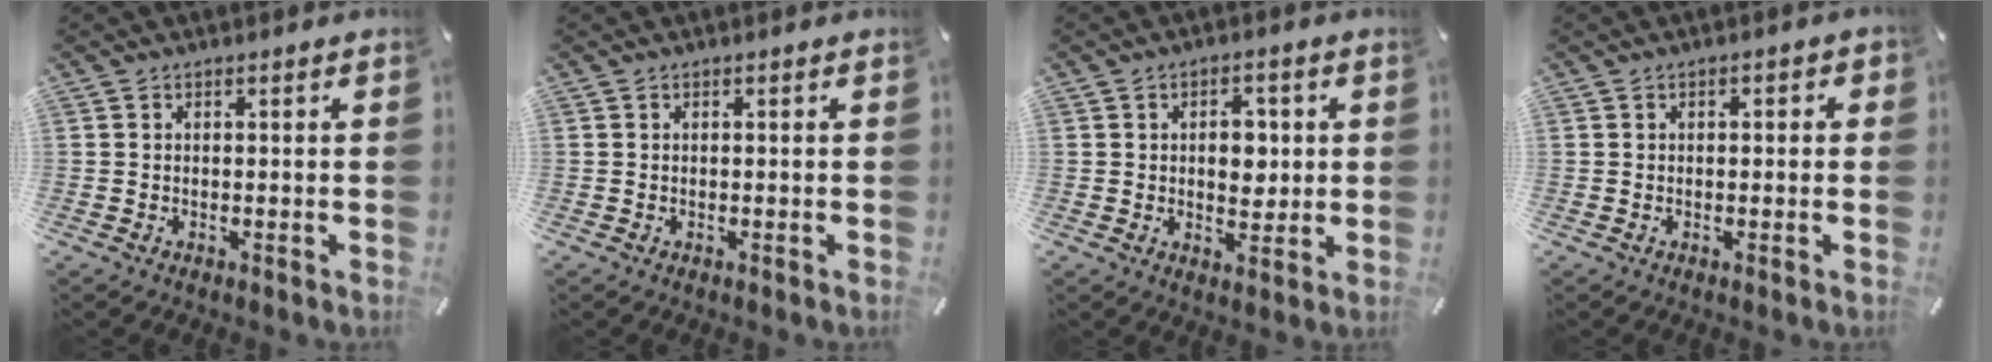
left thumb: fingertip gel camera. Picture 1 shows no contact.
{"total": 0.0}
{"total": 6.7, "force": [0.7, 4.6, 4.8], "torque": [-0.060, -0.005, 0.004]}
{"total": 1.3, "force": [-0.2, 0.8, 1.0], "torque": [-0.017, 0.006, -0.006]}